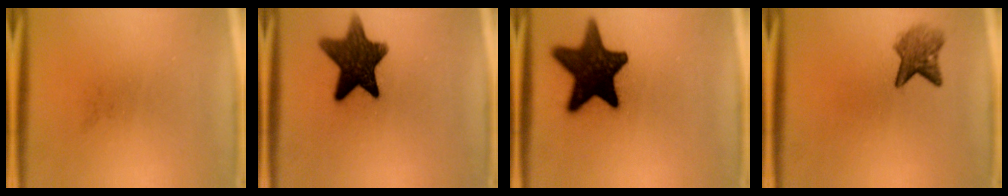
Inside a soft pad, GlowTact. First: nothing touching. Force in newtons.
{"total": 12.3}
{"total": 16.8}
{"total": 4.0}